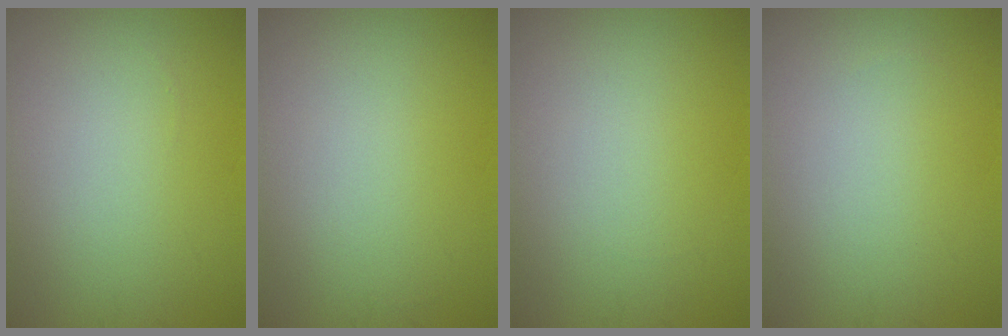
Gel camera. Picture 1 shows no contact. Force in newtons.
{"total": 0.0}
{"total": 0.0}
{"total": 0.0}